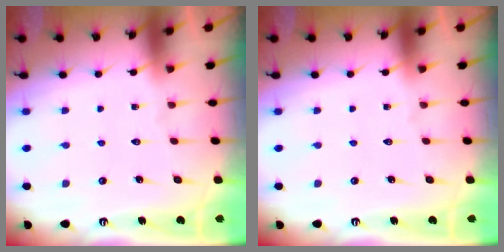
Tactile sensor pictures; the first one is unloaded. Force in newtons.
{"total": 0.0}